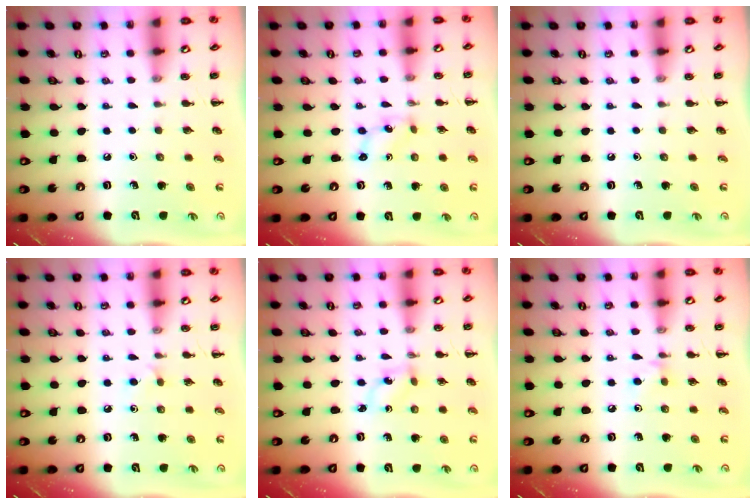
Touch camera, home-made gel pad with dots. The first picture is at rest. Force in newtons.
{"total": 1.0, "press": 0.9, "slide": 0.3}
{"total": 0.0}
{"total": 4.2, "press": 4.0, "slide": 1.5}
{"total": 0.9, "press": 0.8, "slide": 0.5}
{"total": 3.6, "press": 3.4, "slide": 1.3}